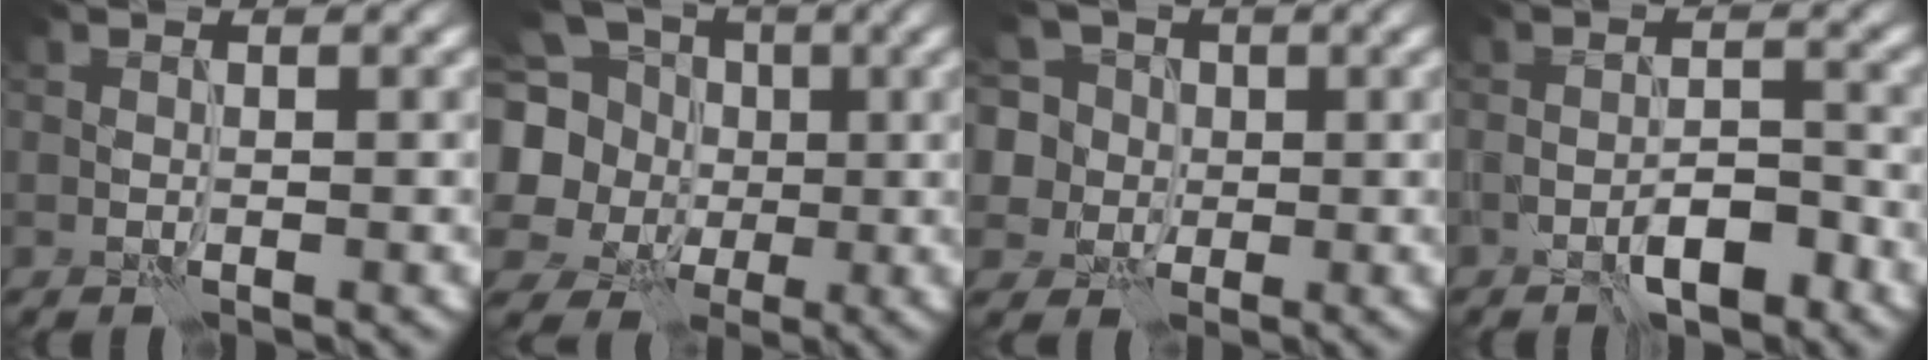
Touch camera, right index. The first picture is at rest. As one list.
[{"total": 13.9, "force": [2.7, 11.9, 6.5], "torque": [-0.176, 0.030, 0.011]}, {"total": 9.7, "force": [3.7, 8.0, 4.0], "torque": [-0.083, 0.037, 0.035]}, {"total": 3.3, "force": [-2.1, 1.0, 2.4], "torque": [-0.039, 0.007, -0.036]}]